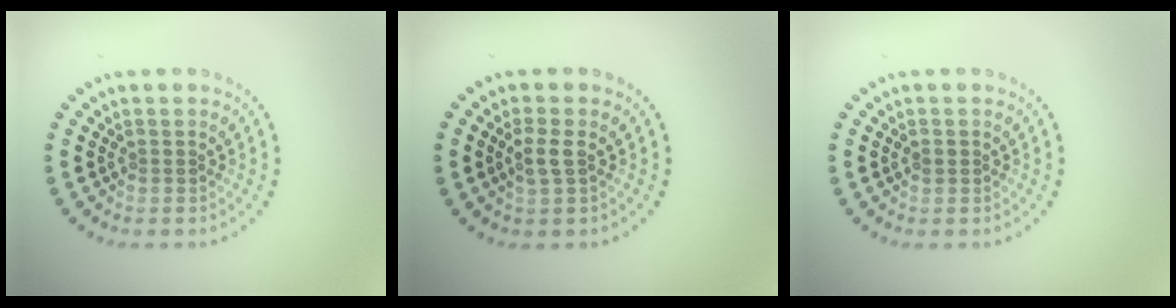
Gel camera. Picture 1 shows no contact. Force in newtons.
{"total": 1.5, "press": 1.4, "slide": 0.5}
{"total": 0.9, "press": 0.9, "slide": 0.1}